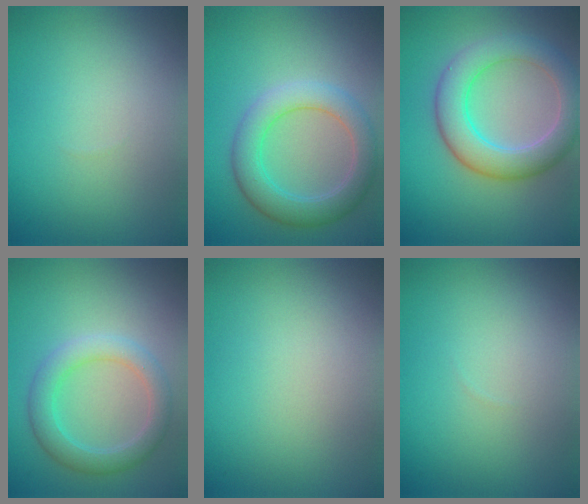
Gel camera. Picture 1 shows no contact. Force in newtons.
{"total": 4.9, "press": 4.9, "slide": 0.3}
{"total": 6.0, "press": 6.0, "slide": 0.3}
{"total": 3.6, "press": 3.6, "slide": 0.4}
{"total": 0.0}
{"total": 0.0}